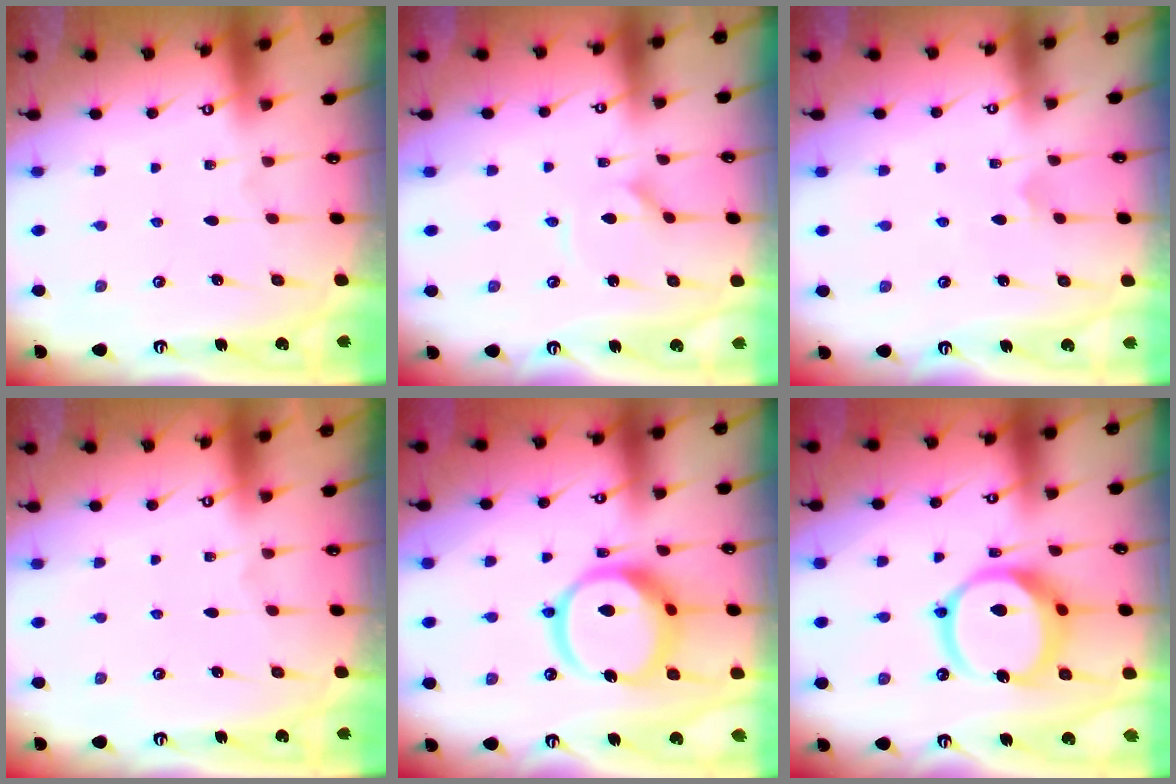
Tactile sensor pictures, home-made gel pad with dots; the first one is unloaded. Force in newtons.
{"total": 2.0, "press": 2.0, "slide": 0.4}
{"total": 3.0, "press": 3.0, "slide": 0.2}
{"total": 0.0}
{"total": 16.7, "press": 16.5, "slide": 2.2}
{"total": 15.9, "press": 15.7, "slide": 2.2}